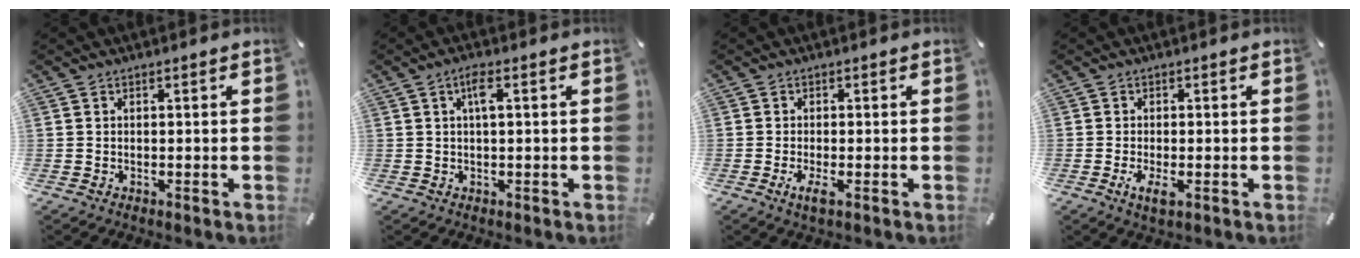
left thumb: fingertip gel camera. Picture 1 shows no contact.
{"total": 3.2, "force": [0.8, 0.7, 3.1], "torque": [-0.062, 0.006, 0.011]}
{"total": 3.1, "force": [-0.9, 0.8, 2.9], "torque": [-0.059, -0.006, -0.018]}
{"total": 3.4, "force": [-0.9, 1.2, 3.1], "torque": [-0.064, -0.005, -0.018]}